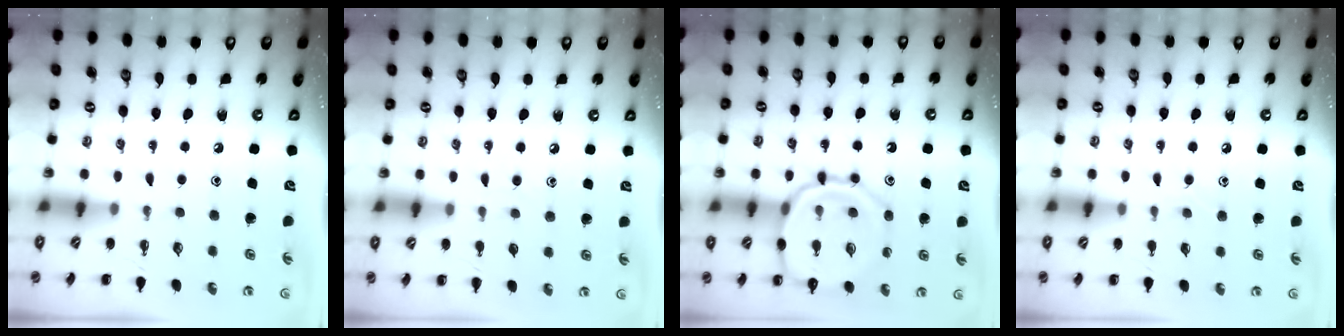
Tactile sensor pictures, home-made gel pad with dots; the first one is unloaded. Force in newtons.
{"total": 2.5, "press": 2.3, "slide": 0.9}
{"total": 15.2, "press": 15.1, "slide": 1.3}
{"total": 5.5, "press": 5.3, "slide": 1.5}